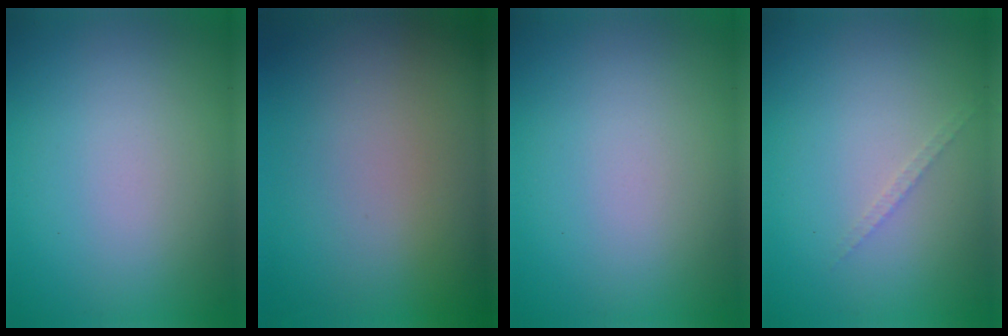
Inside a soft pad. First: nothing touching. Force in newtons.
{"total": 0.0}
{"total": 0.0}
{"total": 0.8, "press": 0.8, "slide": 0.0}